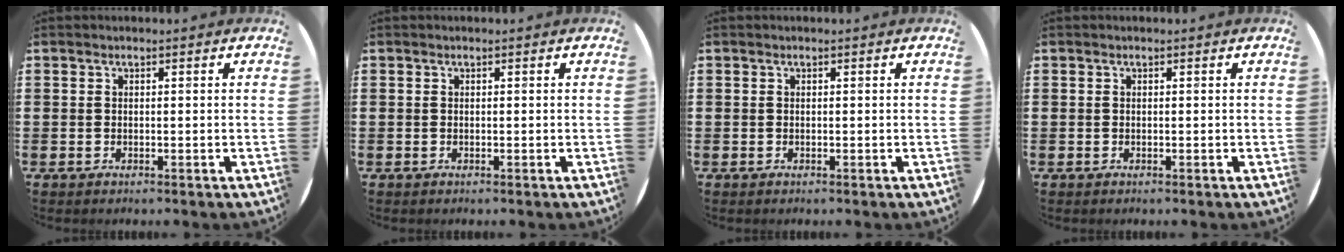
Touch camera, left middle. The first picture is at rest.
{"total": 0.0}
{"total": 0.0}
{"total": 0.0}